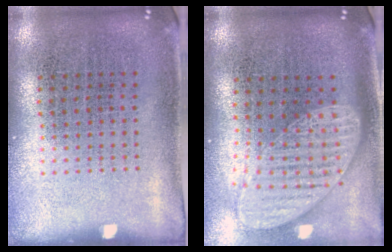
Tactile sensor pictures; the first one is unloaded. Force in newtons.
{"total": 2.0, "press": 1.5, "slide": 1.2}